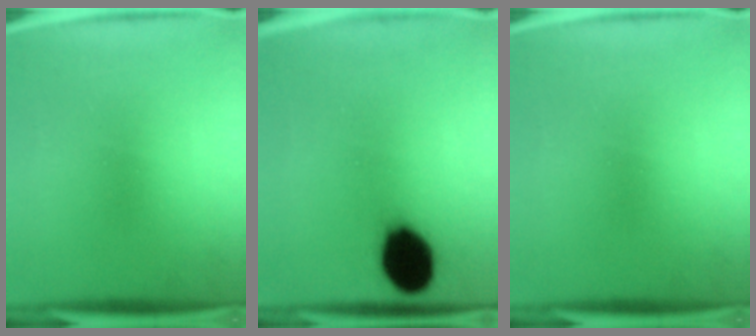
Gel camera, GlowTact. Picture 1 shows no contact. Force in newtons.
{"total": 14.3}
{"total": 0.0}